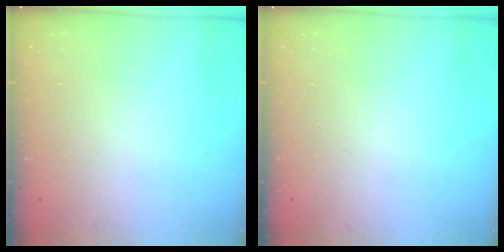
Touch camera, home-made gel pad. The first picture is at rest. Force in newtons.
{"total": 0.0}